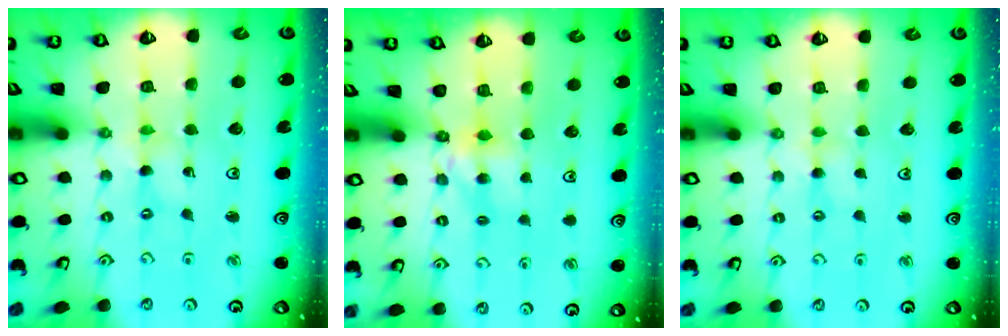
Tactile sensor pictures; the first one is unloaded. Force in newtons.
{"total": 5.4, "press": 5.4, "slide": 0.1}
{"total": 1.9, "press": 1.8, "slide": 0.4}